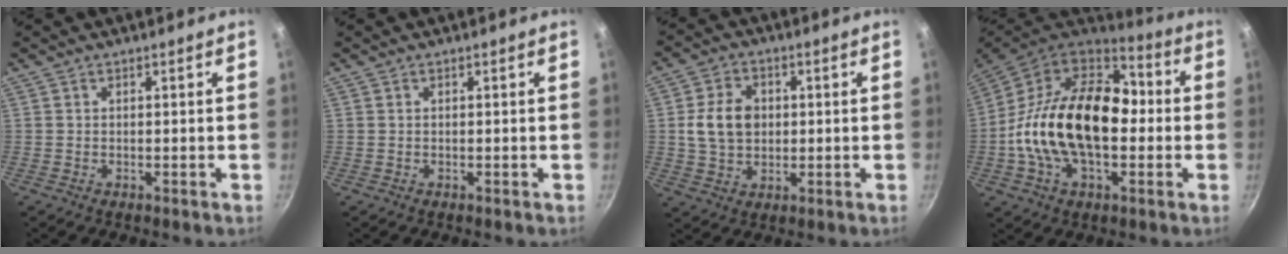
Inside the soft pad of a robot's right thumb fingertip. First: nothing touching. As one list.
[{"total": 0.0}, {"total": 9.0, "force": [0.9, 6.9, 5.8], "torque": [-0.087, 0.007, 0.012]}, {"total": 25.9, "force": [-1.3, 15.9, 20.4], "torque": [-0.335, 0.041, -0.034]}]